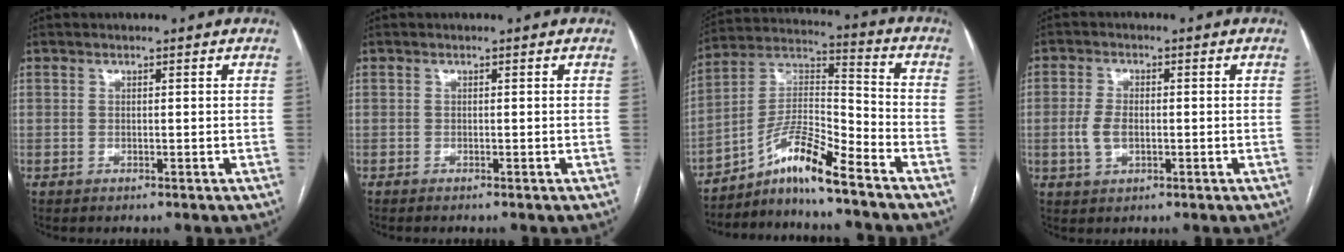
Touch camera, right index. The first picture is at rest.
{"total": 0.8, "force": [-0.8, 0.0, 0.4], "torque": [-0.004, -0.001, -0.011]}
{"total": 11.0, "force": [-8.0, 0.6, 7.5], "torque": [-0.148, 0.012, -0.146]}
{"total": 4.2, "force": [-0.6, 2.4, 3.4], "torque": [-0.077, 0.004, -0.009]}